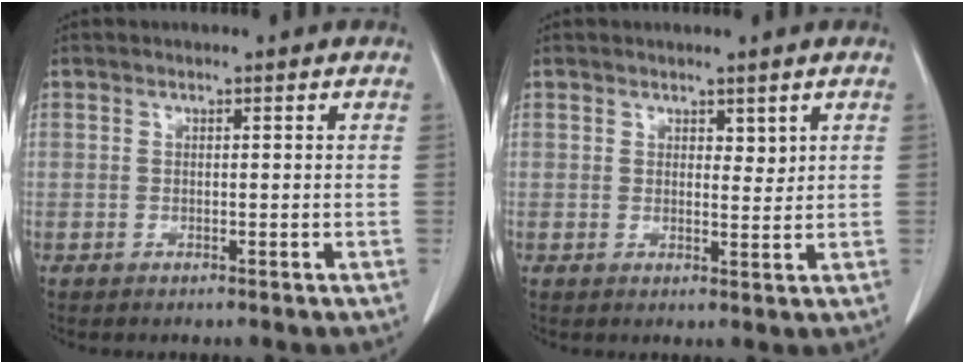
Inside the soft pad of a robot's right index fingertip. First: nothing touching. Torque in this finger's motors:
{"motor_torque": [-0.31, 0.17, -0.09, -0.01]}